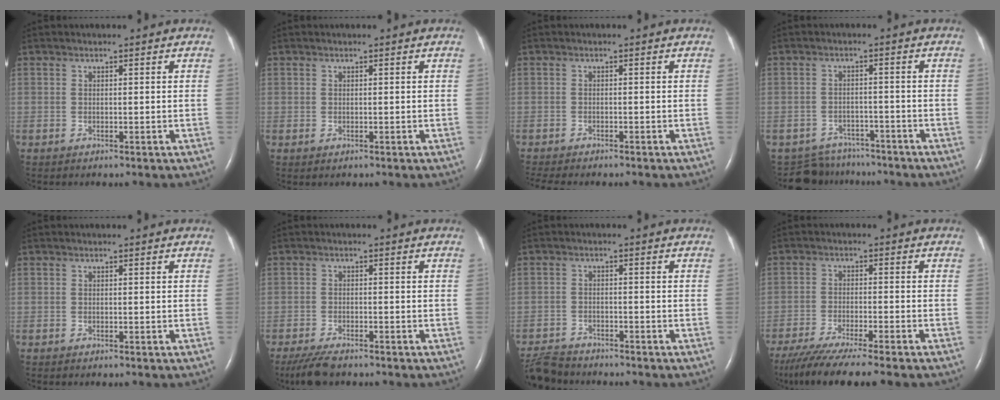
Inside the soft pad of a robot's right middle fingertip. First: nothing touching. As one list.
[{"total": 0.0}, {"total": 7.0, "force": [-6.0, 1.4, 3.2], "torque": [-0.044, -0.005, -0.084]}, {"total": 6.9, "force": [-6.3, 2.7, -0.9], "torque": [0.012, 0.015, -0.087]}, {"total": 0.0}, {"total": 5.1, "force": [-4.2, 1.2, 2.7], "torque": [-0.055, -0.014, -0.071]}, {"total": 6.5, "force": [-6.3, 1.5, 0.9], "torque": [-0.022, -0.011, -0.110]}, {"total": 11.7, "force": [-9.9, -0.3, 6.3], "torque": [-0.092, -0.033, -0.156]}]